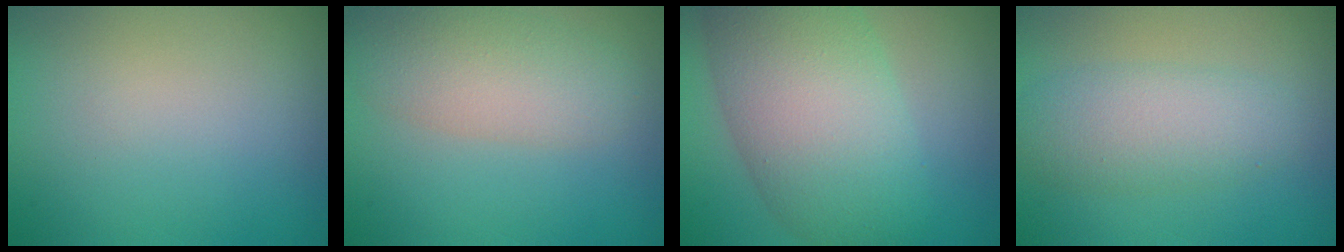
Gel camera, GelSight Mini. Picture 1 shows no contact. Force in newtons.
{"total": 4.6, "press": 4.6, "slide": 0.2}
{"total": 10.6, "press": 10.6, "slide": 0.3}
{"total": 4.2, "press": 4.2, "slide": 0.0}